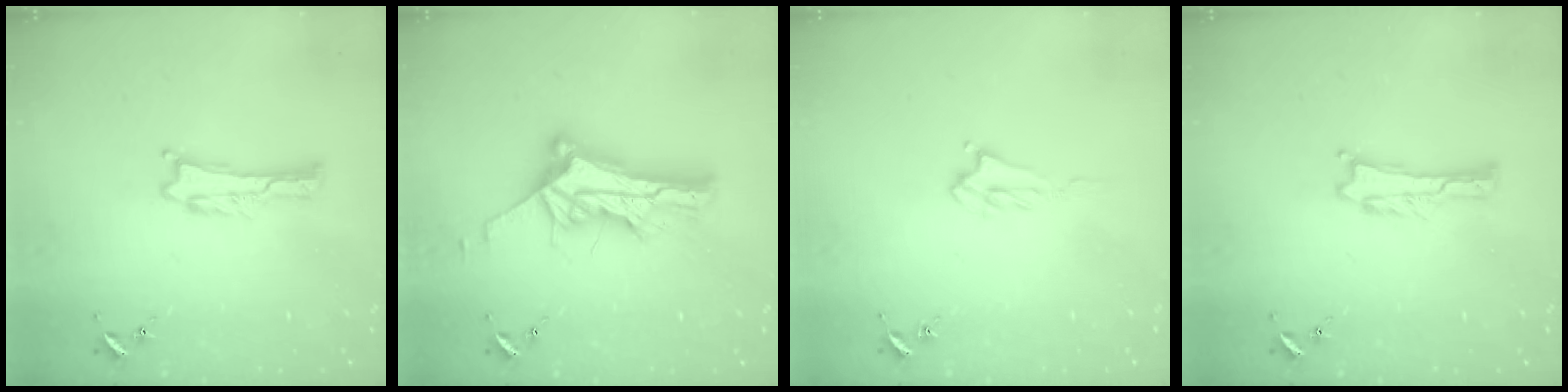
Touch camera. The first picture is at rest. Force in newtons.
{"total": 11.0, "press": 11.0, "slide": 0.8}
{"total": 3.1, "press": 3.1, "slide": 0.5}
{"total": 0.0}